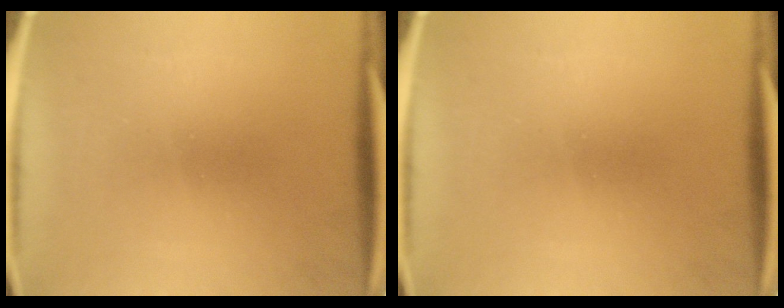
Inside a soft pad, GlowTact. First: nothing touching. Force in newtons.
{"total": 0.0}